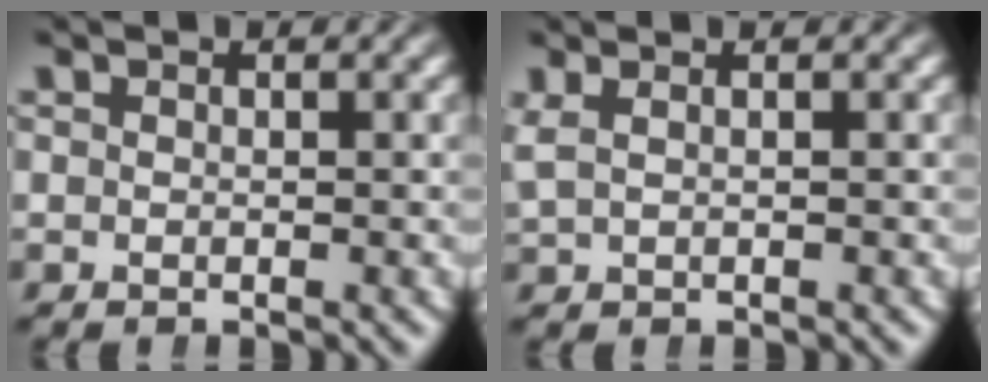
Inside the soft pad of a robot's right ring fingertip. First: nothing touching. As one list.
[{"total": 1.0, "force": [0.7, -0.1, 0.8], "torque": [-0.021, 0.003, 0.023]}]